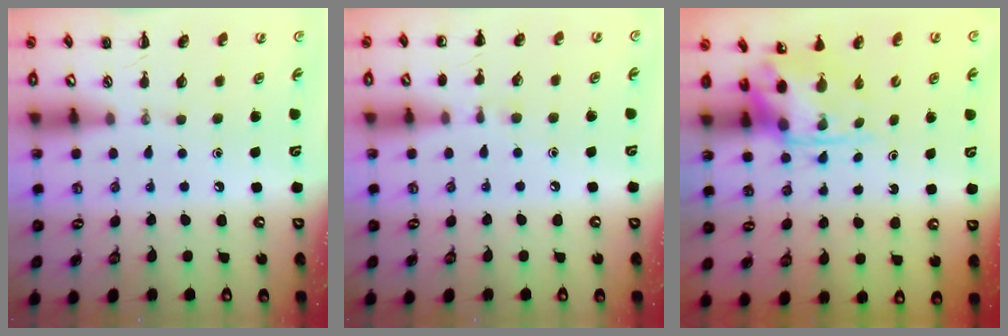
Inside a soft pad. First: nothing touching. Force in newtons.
{"total": 5.7, "press": 5.5, "slide": 1.6}
{"total": 4.0, "press": 3.9, "slide": 1.0}